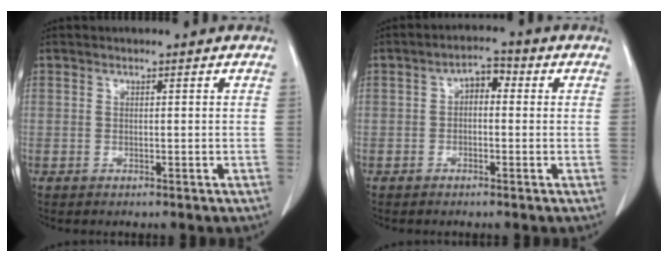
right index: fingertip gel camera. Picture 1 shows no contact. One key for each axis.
{"total": 3.4, "fx": 0.2, "fy": 1.9, "fz": 2.8, "tx": -0.041, "ty": 0.019, "tz": -0.003}